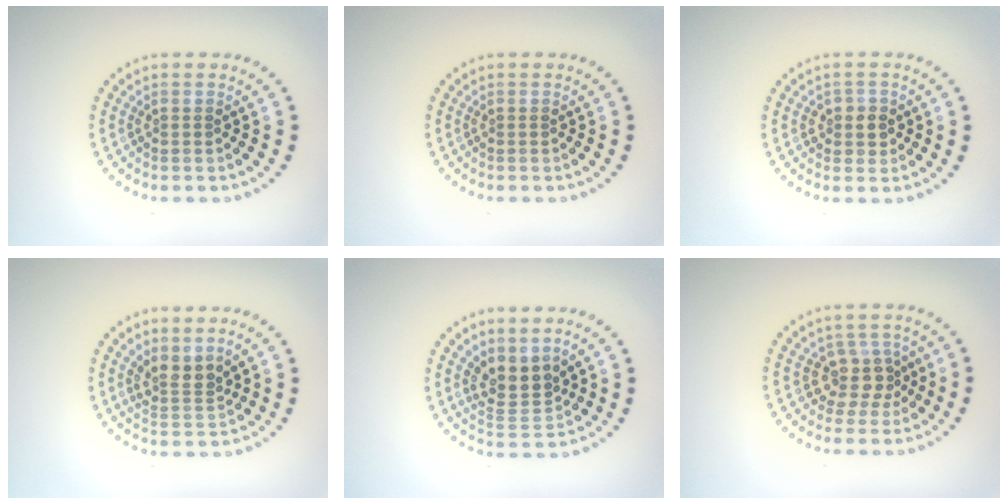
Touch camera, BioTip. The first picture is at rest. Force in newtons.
{"total": 0.0}
{"total": 1.8, "press": 1.6, "slide": 0.7}
{"total": 2.5, "press": 1.8, "slide": 1.8}
{"total": 3.2, "press": 2.8, "slide": 1.7}
{"total": 2.7, "press": 2.0, "slide": 1.8}